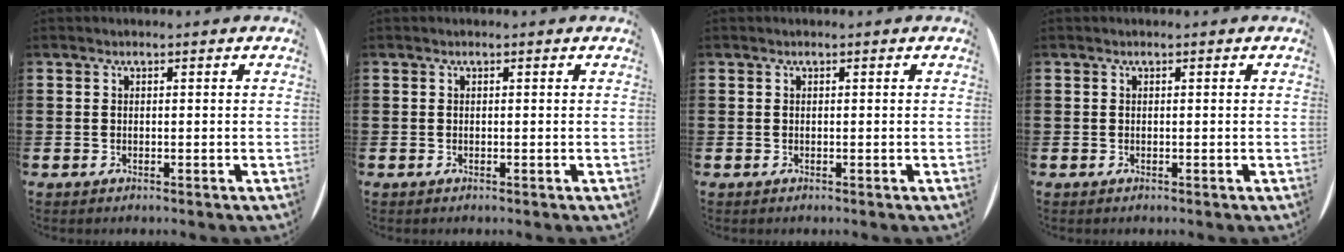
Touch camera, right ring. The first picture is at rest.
{"total": 0.0}
{"total": 0.0}
{"total": 0.0}